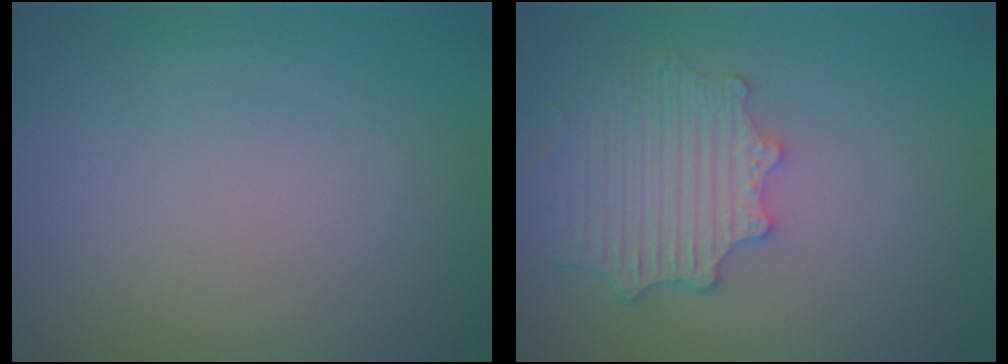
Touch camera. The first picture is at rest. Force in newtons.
{"total": 4.5, "press": 4.0, "slide": 2.1}